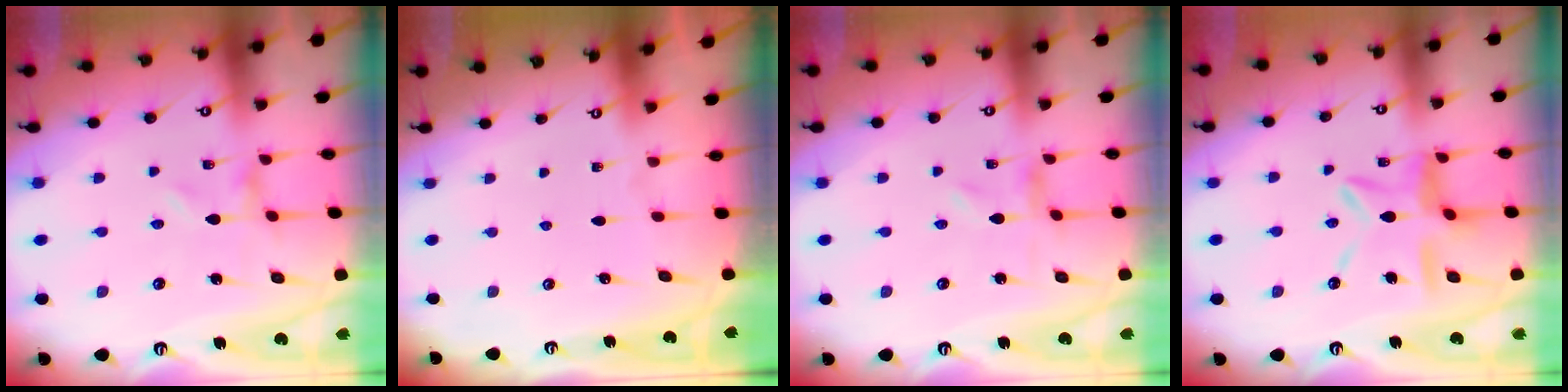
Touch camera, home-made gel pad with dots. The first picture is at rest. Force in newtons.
{"total": 0.0}
{"total": 0.0}
{"total": 11.3, "press": 11.3, "slide": 1.0}